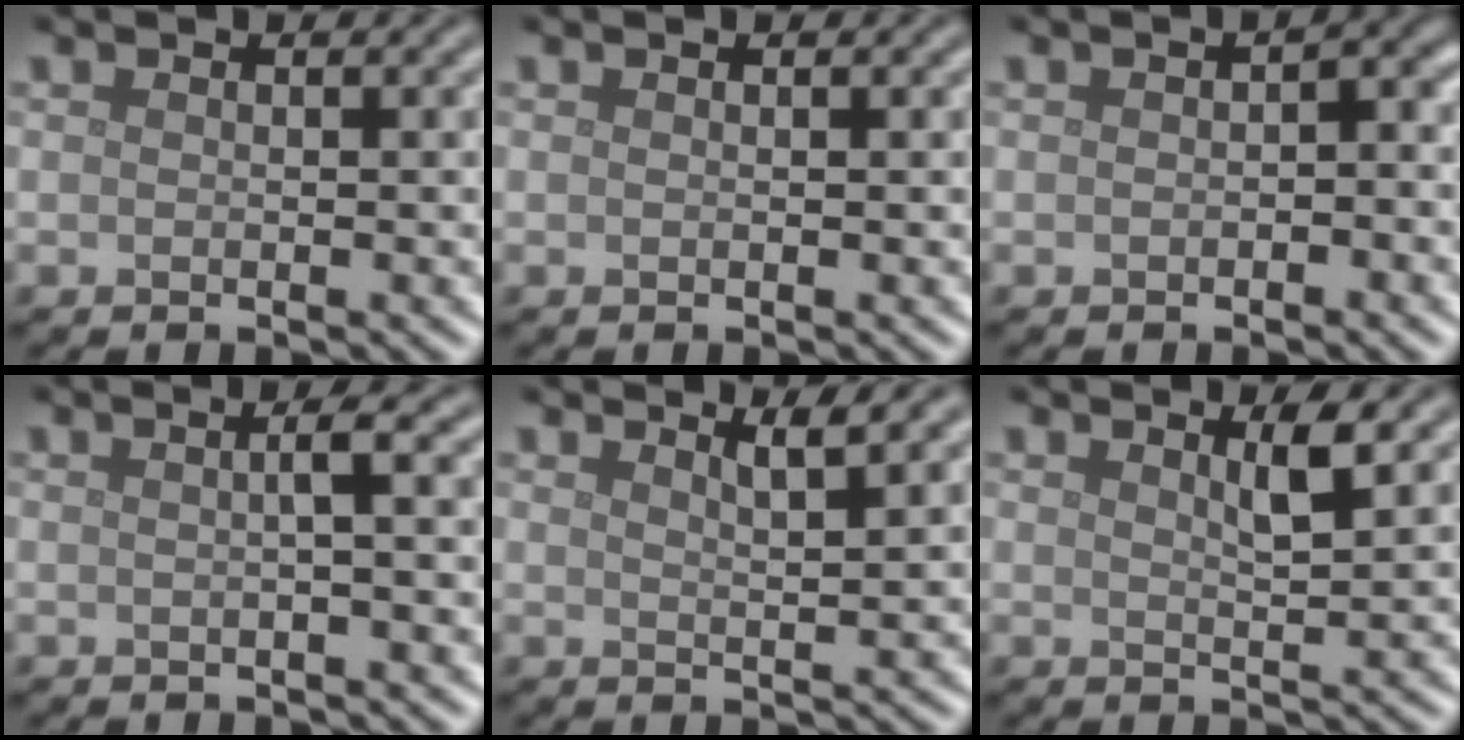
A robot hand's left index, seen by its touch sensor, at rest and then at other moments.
{"total": 0.0}
{"total": 1.7, "force": [-0.1, 0.9, 1.5], "torque": [-0.018, 0.005, -0.002]}
{"total": 2.4, "force": [0.2, 0.6, 2.3], "torque": [-0.031, 0.009, -0.003]}
{"total": 2.4, "force": [1.8, 0.4, 1.5], "torque": [-0.010, 0.004, 0.025]}
{"total": 2.3, "force": [1.4, 0.4, 1.7], "torque": [-0.023, 0.001, 0.020]}